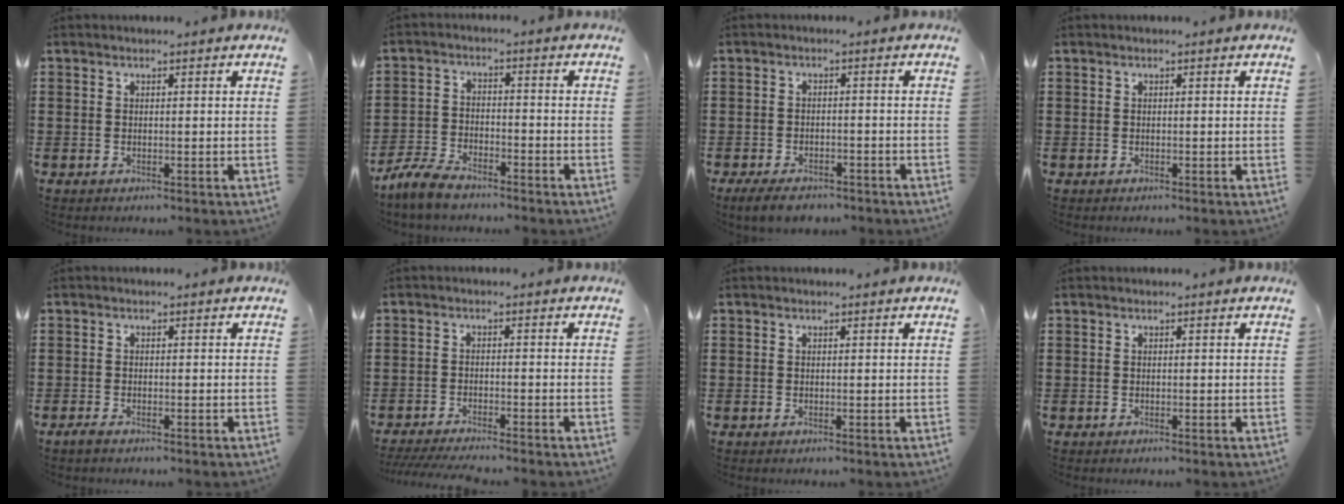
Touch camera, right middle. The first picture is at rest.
{"total": 5.5, "force": [-4.9, 1.5, 2.0], "torque": [-0.059, -0.002, -0.102]}
{"total": 3.5, "force": [-3.0, 1.2, 1.3], "torque": [-0.029, 0.003, -0.062]}
{"total": 0.0}
{"total": 1.1, "force": [-0.9, 0.3, 0.5], "torque": [-0.012, -0.003, -0.019]}
{"total": 3.3, "force": [-3.1, 0.0, 0.9], "torque": [-0.022, -0.005, -0.066]}
{"total": 0.0}
{"total": 0.0}